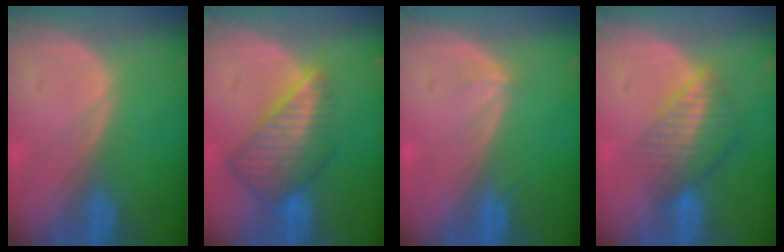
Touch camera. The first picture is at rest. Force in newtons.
{"total": 8.5, "press": 7.4, "slide": 4.1}
{"total": 0.9, "press": 0.8, "slide": 0.2}
{"total": 6.7, "press": 5.8, "slide": 3.4}